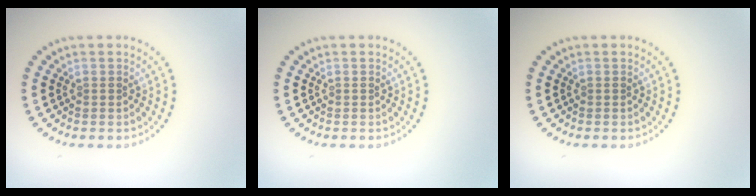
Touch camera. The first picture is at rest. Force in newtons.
{"total": 0.0}
{"total": 0.0}